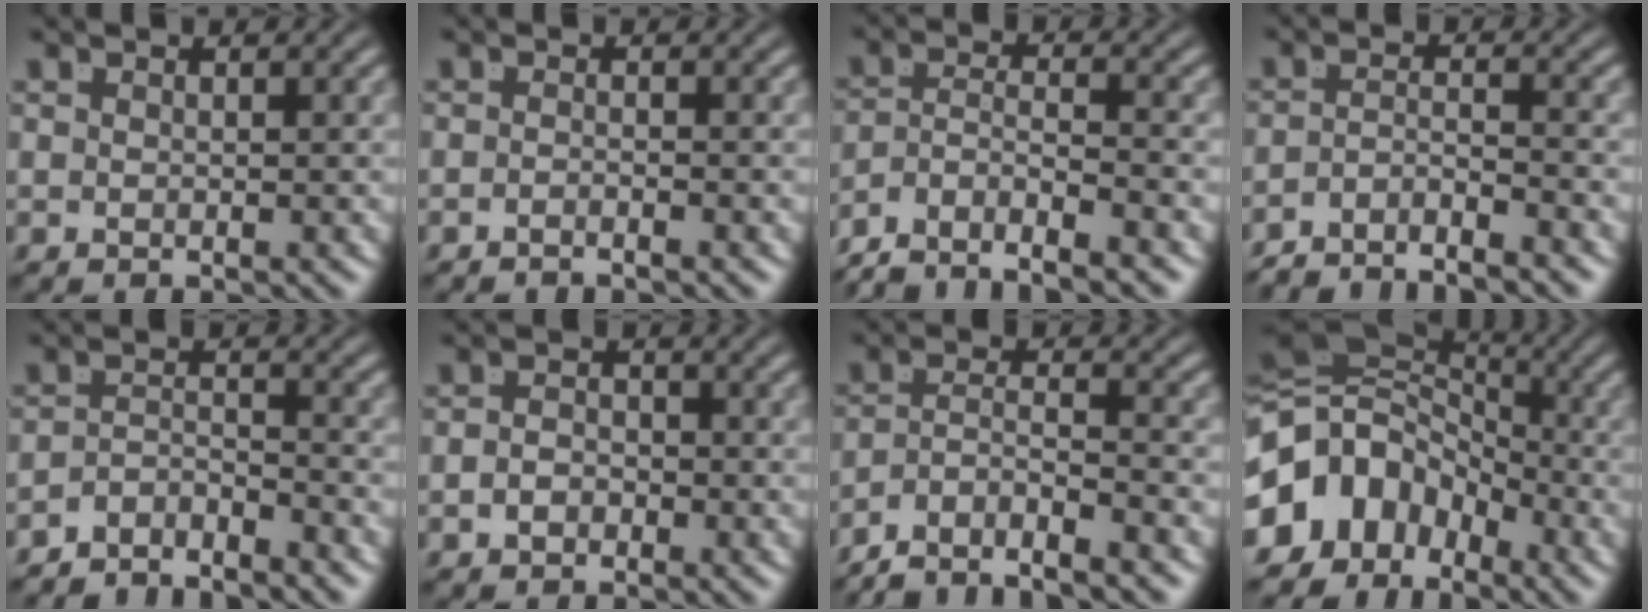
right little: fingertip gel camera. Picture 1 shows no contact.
{"total": 1.3, "force": [-1.1, -0.7, 0.3], "torque": [-0.003, -0.002, -0.021]}
{"total": 8.9, "force": [-5.7, 5.7, 3.8], "torque": [-0.086, -0.031, -0.096]}
{"total": 4.7, "force": [-4.4, 0.9, 1.5], "torque": [-0.017, -0.020, -0.068]}
{"total": 3.3, "force": [-3.1, 0.8, 1.2], "torque": [-0.012, -0.009, -0.055]}
{"total": 1.5, "force": [-1.1, 0.7, 0.6], "torque": [-0.006, -0.010, -0.018]}
{"total": 7.2, "force": [-4.9, 4.2, 3.2], "torque": [-0.064, -0.023, -0.085]}
{"total": 15.4, "force": [-1.4, 13.2, 7.8], "torque": [-0.181, -0.037, -0.029]}